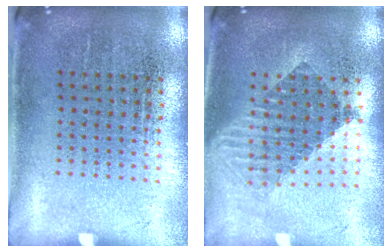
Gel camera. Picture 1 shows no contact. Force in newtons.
{"total": 1.6, "press": 1.3, "slide": 0.9}